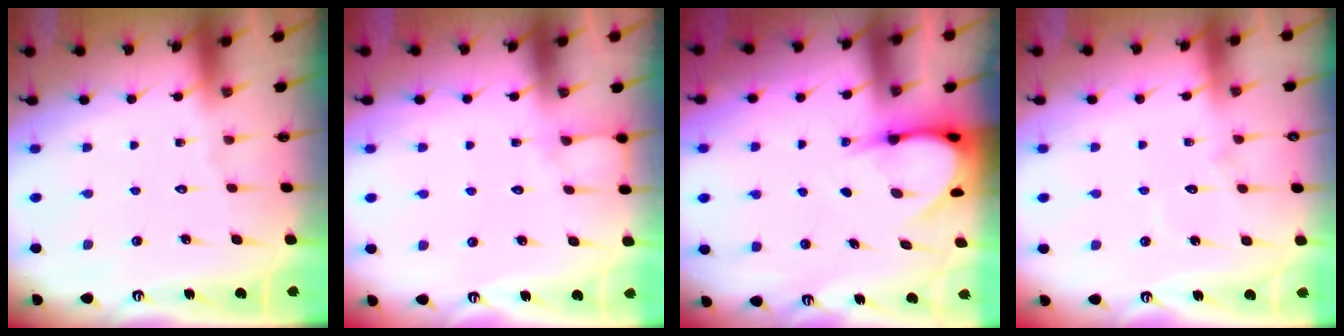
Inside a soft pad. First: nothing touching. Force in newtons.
{"total": 4.4, "press": 4.4, "slide": 0.5}
{"total": 5.9, "press": 5.9, "slide": 0.5}
{"total": 5.1, "press": 5.1, "slide": 0.5}